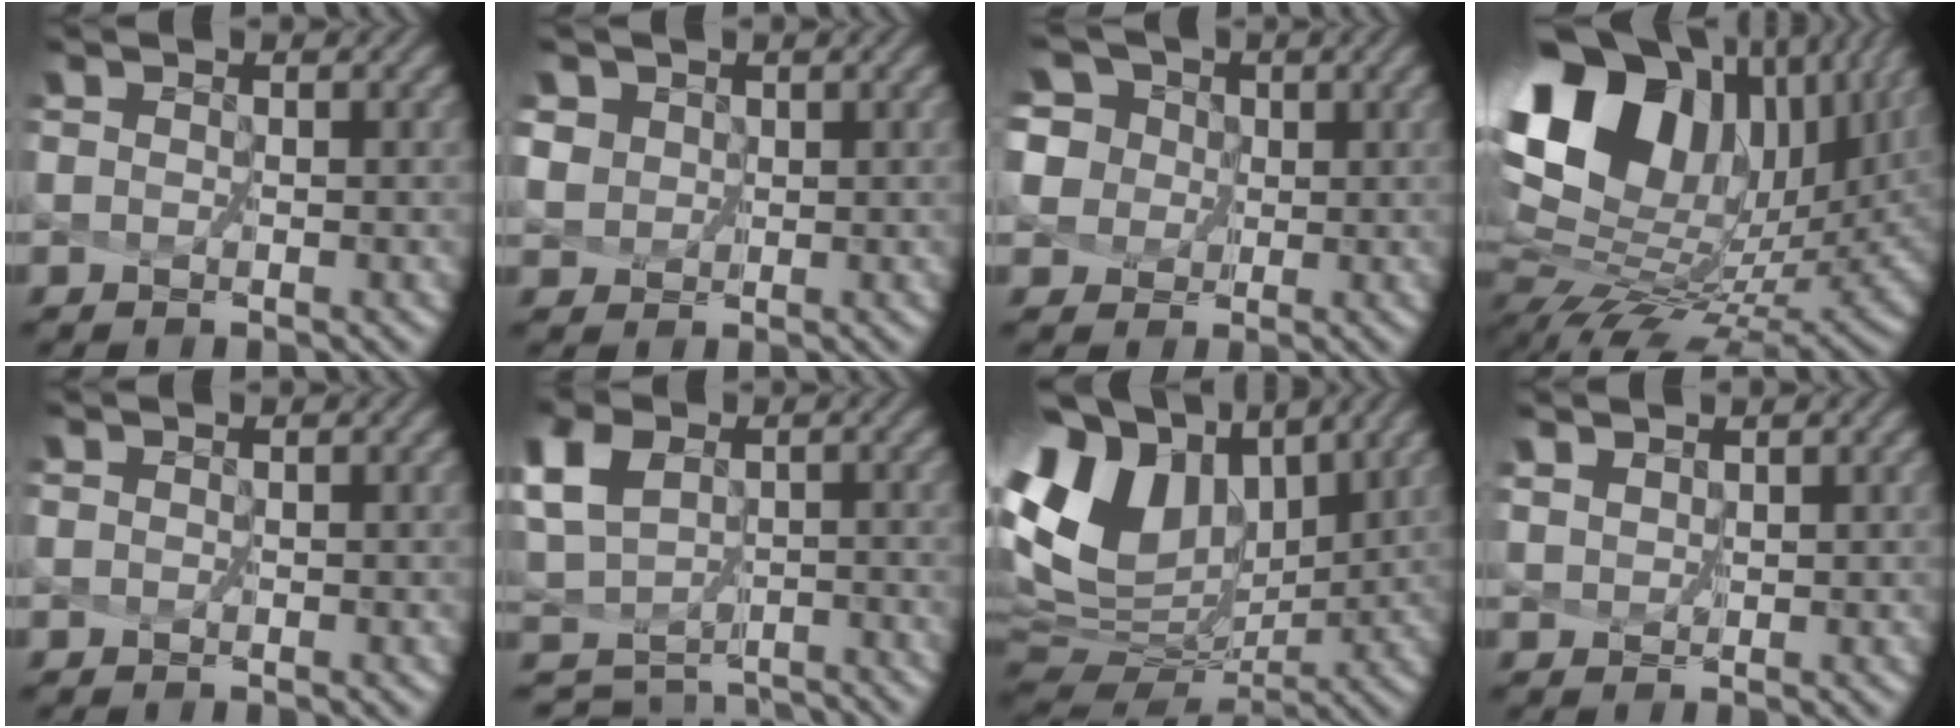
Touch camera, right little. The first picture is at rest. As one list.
[{"total": 4.0, "force": [2.4, 2.9, 1.3], "torque": [-0.052, 0.001, 0.046]}, {"total": 8.4, "force": [3.9, 6.3, 3.9], "torque": [-0.086, 0.033, 0.062]}, {"total": 17.1, "force": [5.5, 10.9, 11.9], "torque": [-0.221, 0.009, 0.137]}, {"total": 0.0}, {"total": 5.8, "force": [-1.4, 4.6, 3.2], "torque": [-0.084, -0.015, -0.002]}, {"total": 12.3, "force": [4.2, 8.2, 8.1], "torque": [-0.186, 0.008, 0.098]}, {"total": 1.4, "force": [1.4, 0.4, 0.1], "torque": [-0.026, -0.004, 0.042]}]